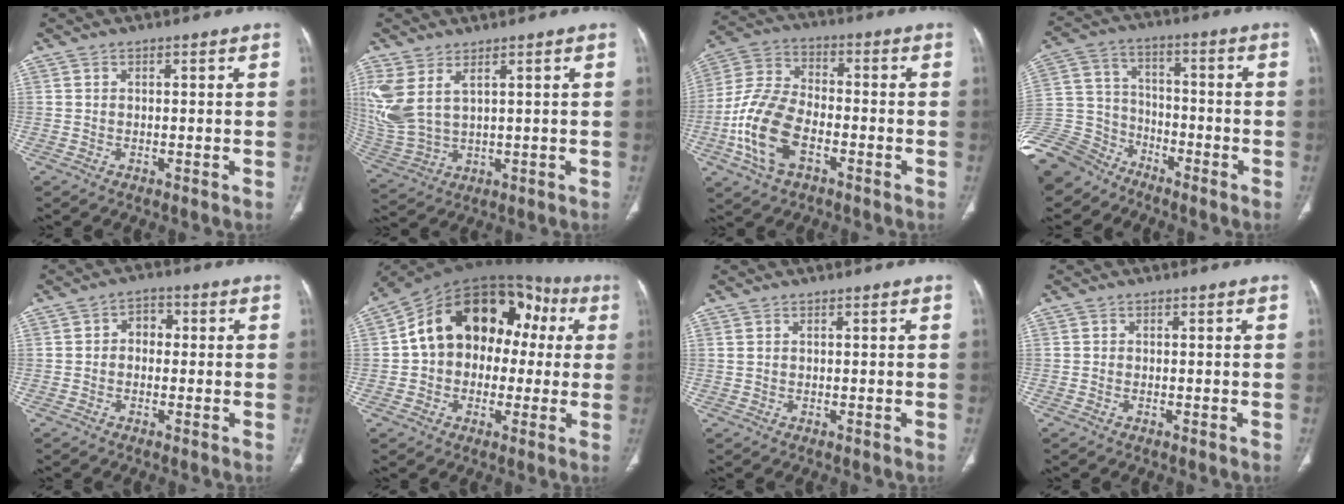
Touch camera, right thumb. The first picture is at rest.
{"total": 10.6, "force": [4.3, 5.3, 8.1], "torque": [-0.204, -0.012, 0.107]}
{"total": 14.1, "force": [-5.0, 8.1, 10.5], "torque": [-0.216, 0.026, -0.098]}
{"total": 17.7, "force": [-13.8, 10.3, 4.2], "torque": [-0.107, 0.065, -0.259]}
{"total": 3.5, "force": [0.0, 2.8, 2.2], "torque": [-0.014, 0.014, -0.009]}
{"total": 21.4, "force": [2.8, 15.0, 15.0], "torque": [-0.194, 0.056, 0.037]}
{"total": 0.5, "force": [0.3, 0.2, 0.3], "torque": [-0.010, 0.009, 0.010]}
{"total": 0.0}